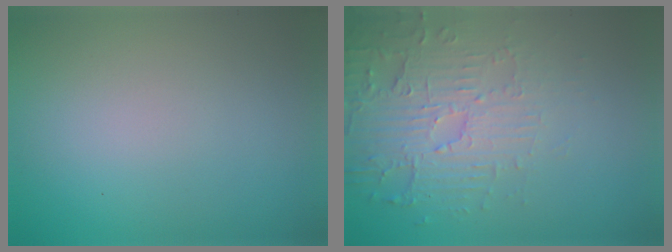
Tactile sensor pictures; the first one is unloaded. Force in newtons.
{"total": 5.5, "press": 3.5, "slide": 4.2}